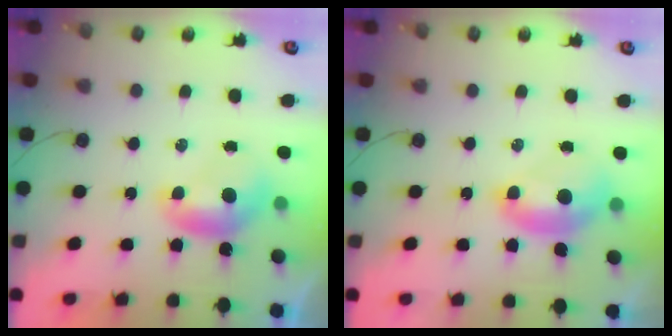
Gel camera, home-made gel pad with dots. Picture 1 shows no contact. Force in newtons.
{"total": 2.9, "press": 2.9, "slide": 0.6}